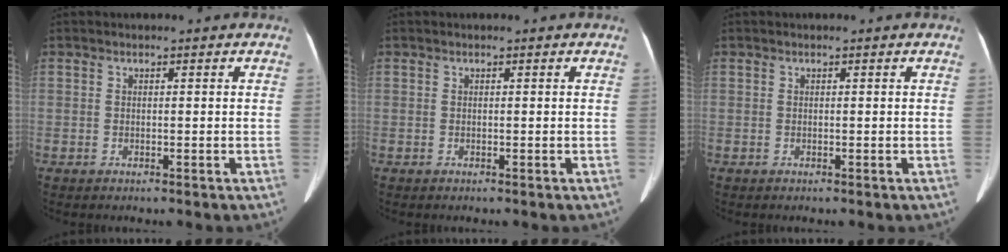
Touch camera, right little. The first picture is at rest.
{"total": 0.0}
{"total": 0.0}